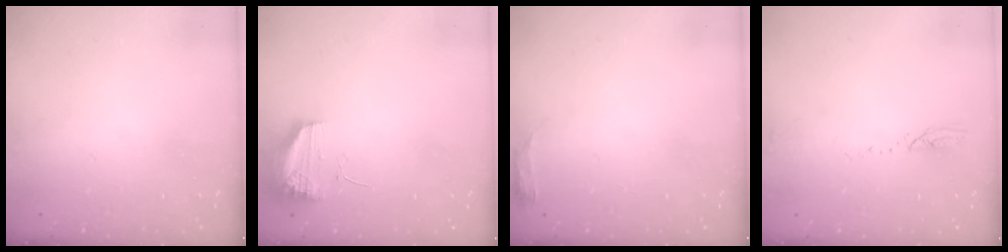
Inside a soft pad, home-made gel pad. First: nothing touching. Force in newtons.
{"total": 9.7, "press": 9.7, "slide": 0.9}
{"total": 5.1, "press": 5.0, "slide": 0.9}
{"total": 2.6, "press": 2.6, "slide": 0.3}